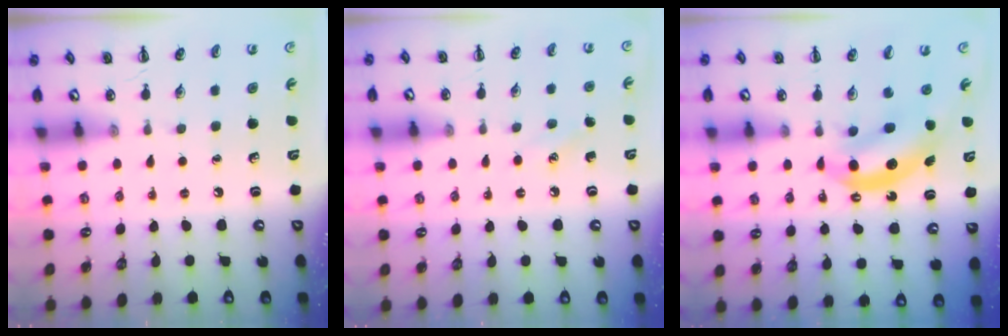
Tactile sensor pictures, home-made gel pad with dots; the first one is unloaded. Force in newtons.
{"total": 5.3, "press": 5.2, "slide": 1.3}
{"total": 6.8, "press": 6.7, "slide": 1.1}